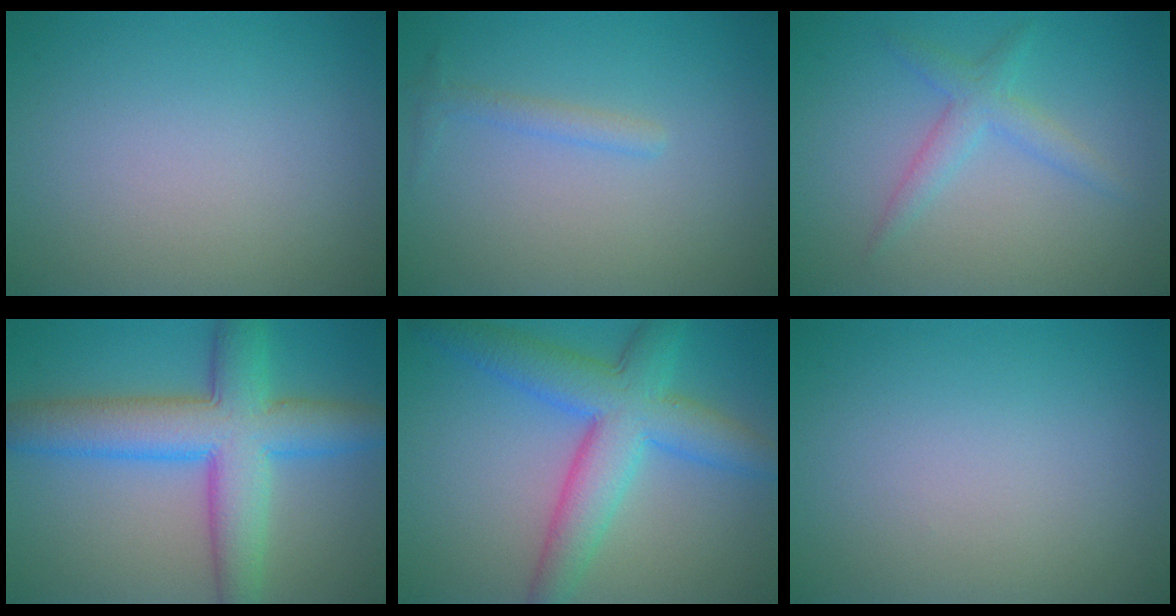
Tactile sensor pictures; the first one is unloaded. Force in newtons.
{"total": 1.2, "press": 1.2, "slide": 0.0}
{"total": 2.3, "press": 2.3, "slide": 0.1}
{"total": 8.9, "press": 8.9, "slide": 0.1}
{"total": 7.4, "press": 7.4, "slide": 0.3}
{"total": 0.0}